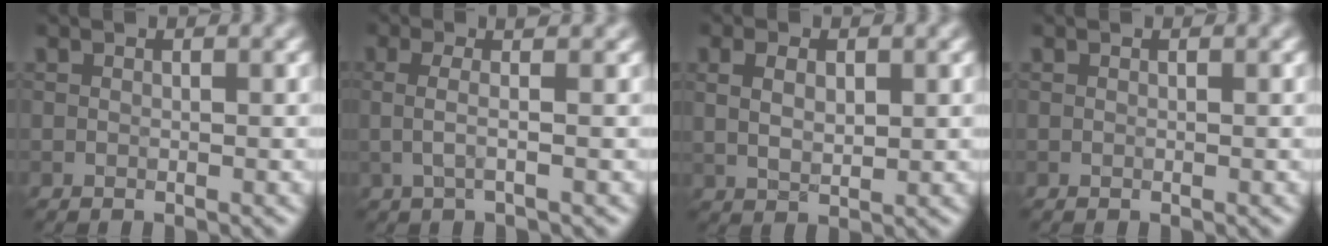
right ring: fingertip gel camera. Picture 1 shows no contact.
{"total": 2.6, "force": [0.1, 0.7, 2.5], "torque": [-0.045, 0.001, -0.004]}
{"total": 2.6, "force": [0.7, 1.4, 2.1], "torque": [-0.043, -0.002, 0.017]}
{"total": 0.0}